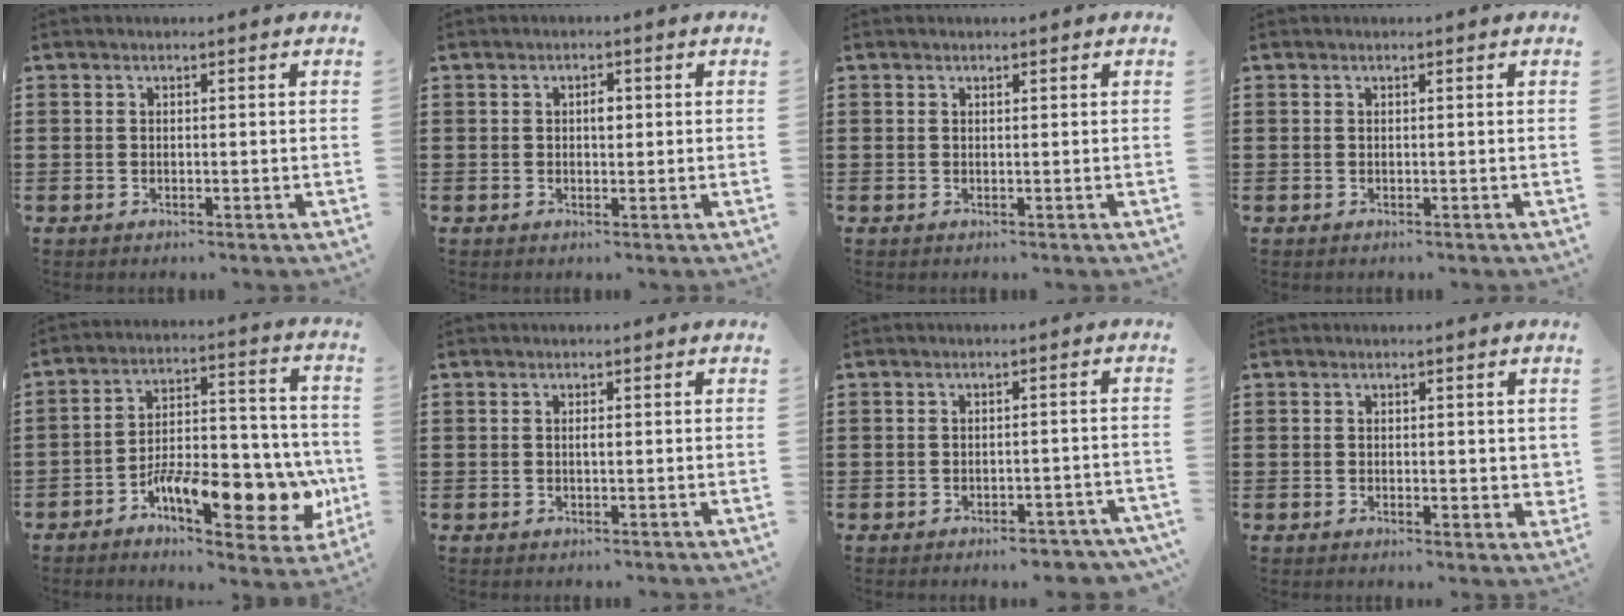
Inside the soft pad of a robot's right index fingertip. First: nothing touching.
{"total": 1.7, "force": [0.2, 0.8, 1.5], "torque": [-0.022, 0.001, 0.001]}
{"total": 0.0}
{"total": 0.0}
{"total": 14.7, "force": [-6.0, 6.6, 11.7], "torque": [-0.173, 0.007, -0.092]}
{"total": 1.0, "force": [0.0, 0.3, 0.9], "torque": [-0.019, -0.002, 0.001]}
{"total": 2.8, "force": [-2.6, 0.3, 0.7], "torque": [-0.015, 0.001, -0.053]}
{"total": 1.6, "force": [0.2, 1.2, 1.1], "torque": [-0.015, 0.004, 0.002]}